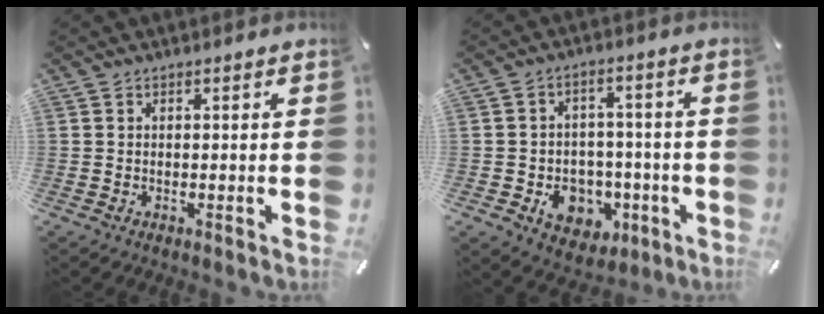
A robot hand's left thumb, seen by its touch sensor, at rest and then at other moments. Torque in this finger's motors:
{"motor_torque": [0.58, 2.25, 0.11, 0.11, 0.07]}